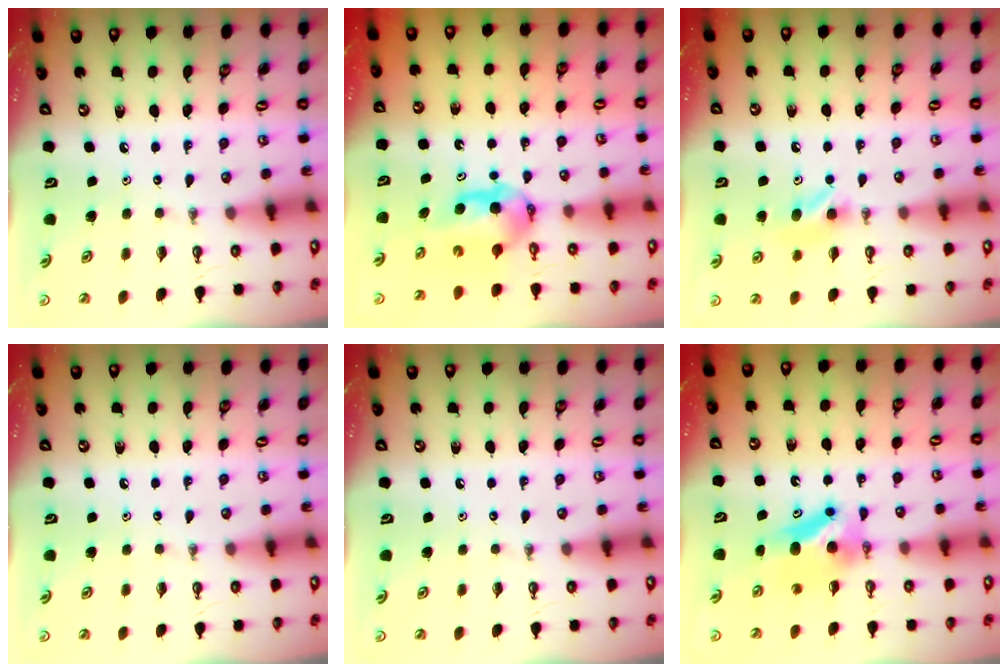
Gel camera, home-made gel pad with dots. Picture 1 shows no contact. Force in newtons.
{"total": 6.7, "press": 6.6, "slide": 1.5}
{"total": 5.7, "press": 5.5, "slide": 1.5}
{"total": 0.0}
{"total": 0.0}
{"total": 9.2, "press": 8.9, "slide": 2.0}